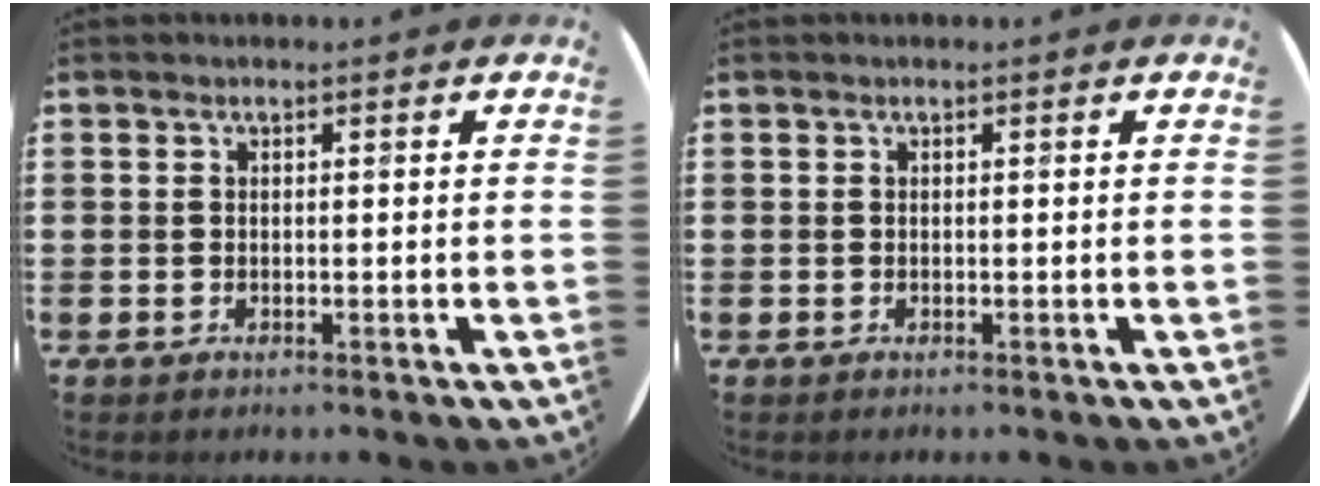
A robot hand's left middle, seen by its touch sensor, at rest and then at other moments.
{"total": 0.0}